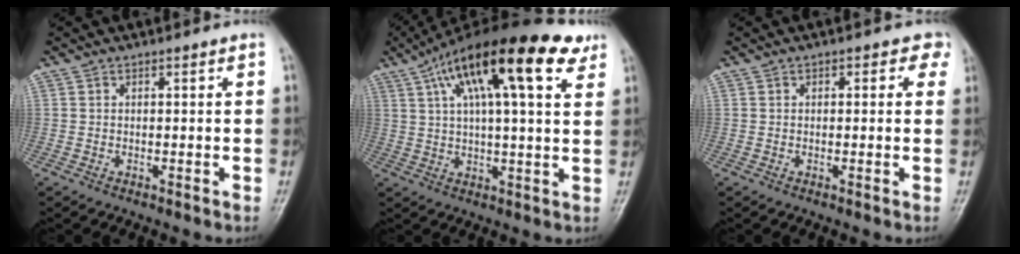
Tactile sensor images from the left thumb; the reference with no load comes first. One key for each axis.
{"total": 21.2, "fx": 10.7, "fy": 6.3, "fz": 17.2, "tx": -0.268, "ty": 0.008, "tz": 0.165}
{"total": 3.0, "fx": 1.2, "fy": 2.0, "fz": 1.9, "tx": 0.007, "ty": 0.002, "tz": 0.005}